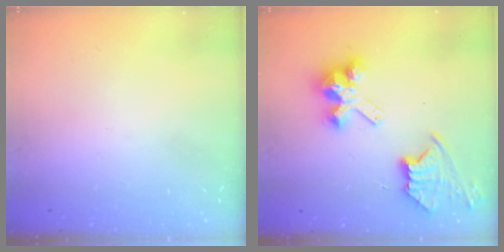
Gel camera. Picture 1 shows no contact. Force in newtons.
{"total": 9.8, "press": 9.8, "slide": 0.7}